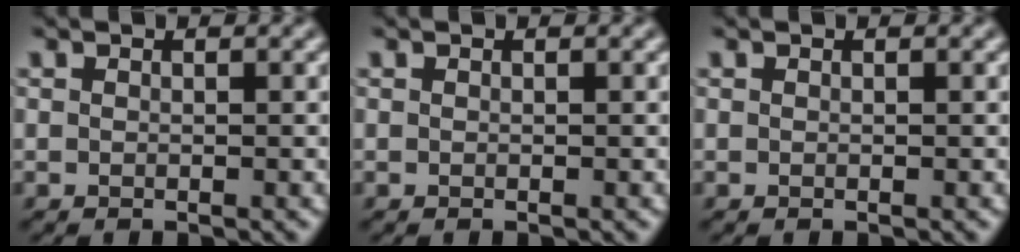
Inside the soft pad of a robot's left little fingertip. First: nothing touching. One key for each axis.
{"total": 0.0}
{"total": 0.0}